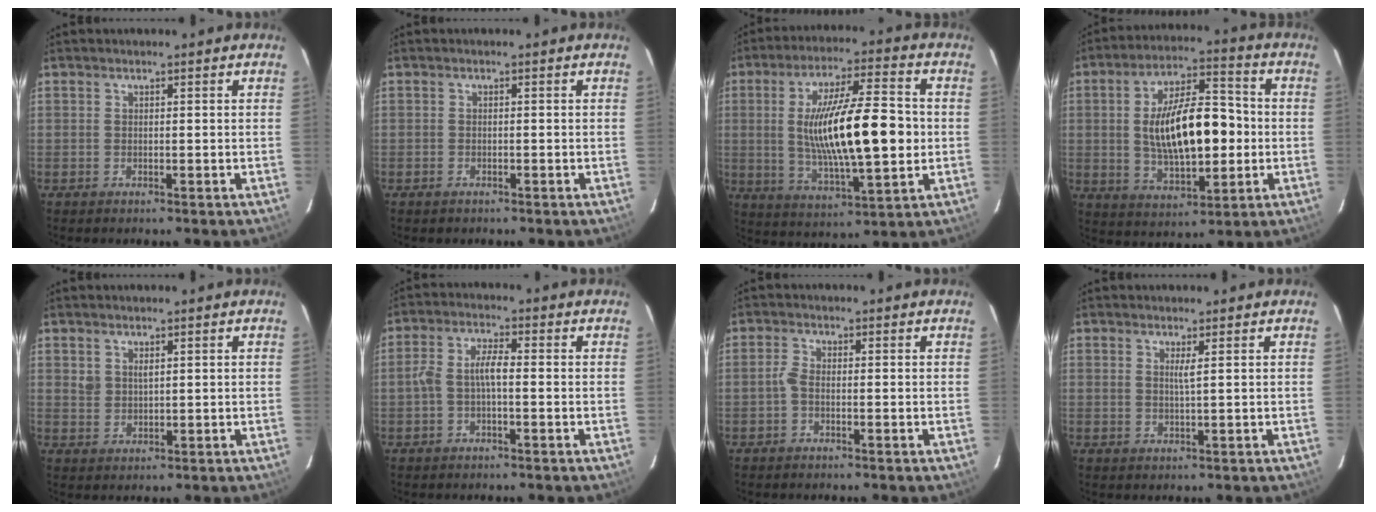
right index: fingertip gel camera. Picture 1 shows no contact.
{"total": 0.9, "force": [-0.8, 0.5, 0.1], "torque": [-0.005, 0.002, -0.013]}
{"total": 18.8, "force": [-0.3, 4.5, 18.3], "torque": [-0.320, 0.001, 0.004]}
{"total": 16.7, "force": [-0.5, 7.3, 15.0], "torque": [-0.262, 0.013, 0.001]}
{"total": 2.0, "force": [1.3, 1.3, 0.9], "torque": [-0.014, 0.001, 0.026]}
{"total": 4.1, "force": [-1.1, 1.3, 3.8], "torque": [-0.083, 0.014, -0.022]}
{"total": 1.5, "force": [-0.8, 0.4, 1.2], "torque": [-0.031, 0.004, -0.020]}
{"total": 1.4, "force": [0.6, -0.4, 1.2], "torque": [-0.020, -0.002, 0.010]}